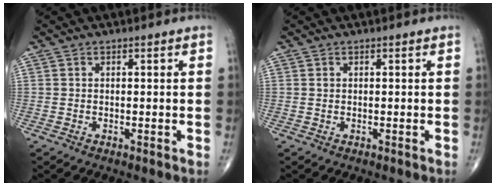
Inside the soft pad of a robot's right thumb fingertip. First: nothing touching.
{"total": 0.0}